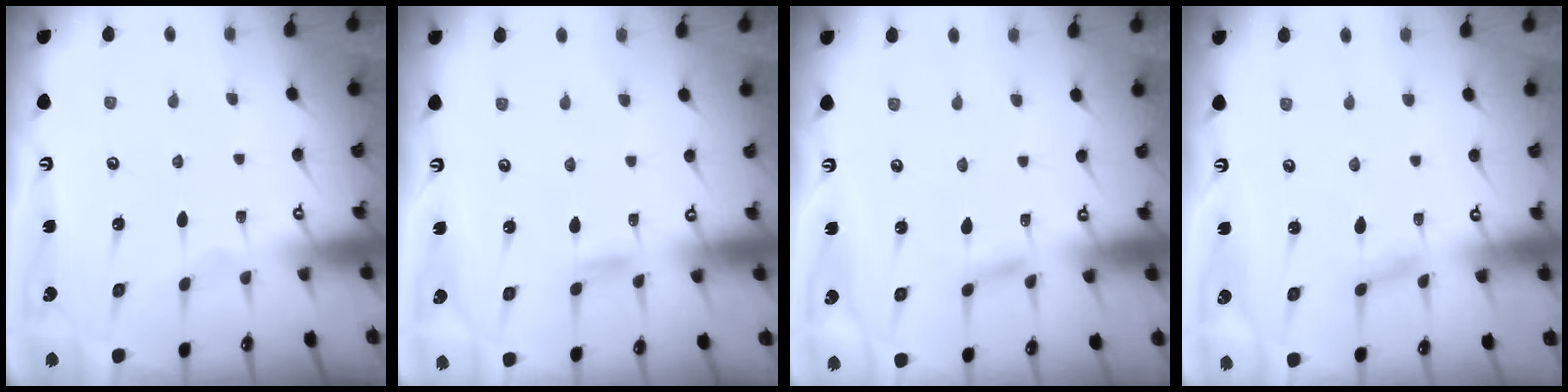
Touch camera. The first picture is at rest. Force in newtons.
{"total": 4.6, "press": 4.6, "slide": 0.5}
{"total": 2.4, "press": 2.4, "slide": 0.2}
{"total": 2.4, "press": 2.4, "slide": 0.1}